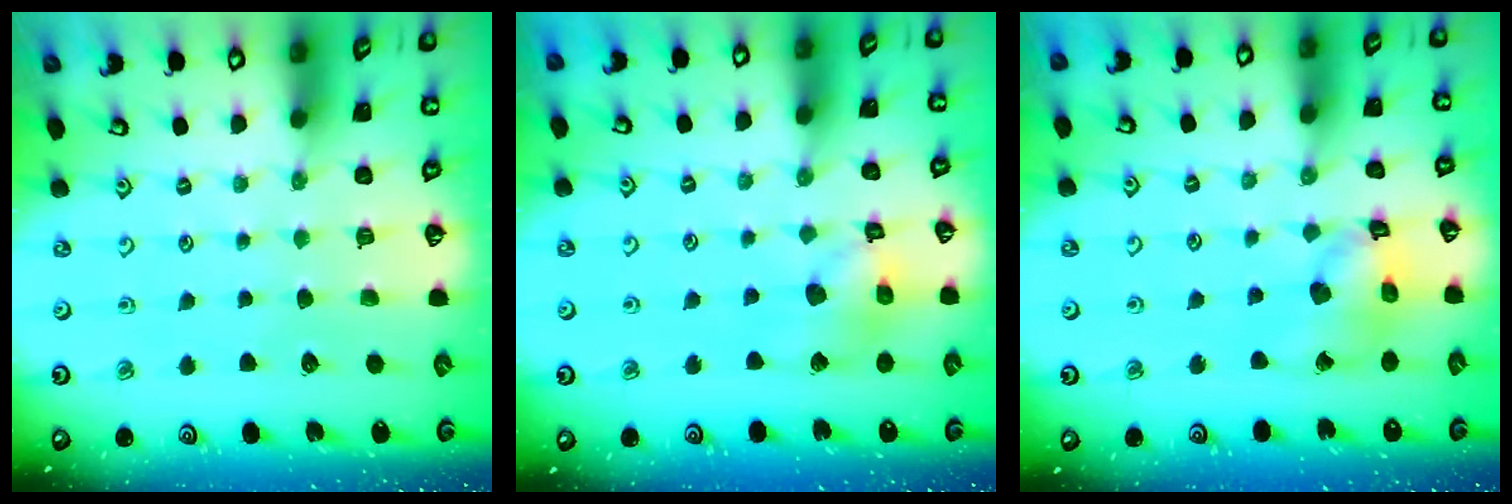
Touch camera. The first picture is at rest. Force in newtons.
{"total": 12.5, "press": 12.4, "slide": 1.7}
{"total": 12.7, "press": 12.6, "slide": 1.5}